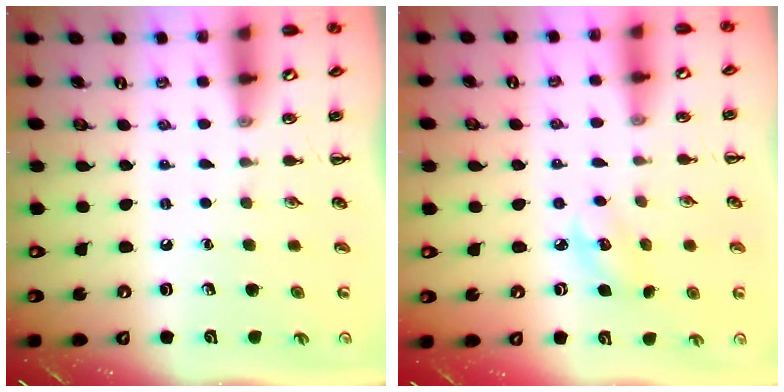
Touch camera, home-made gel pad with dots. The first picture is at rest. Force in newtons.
{"total": 5.5, "press": 5.4, "slide": 1.0}